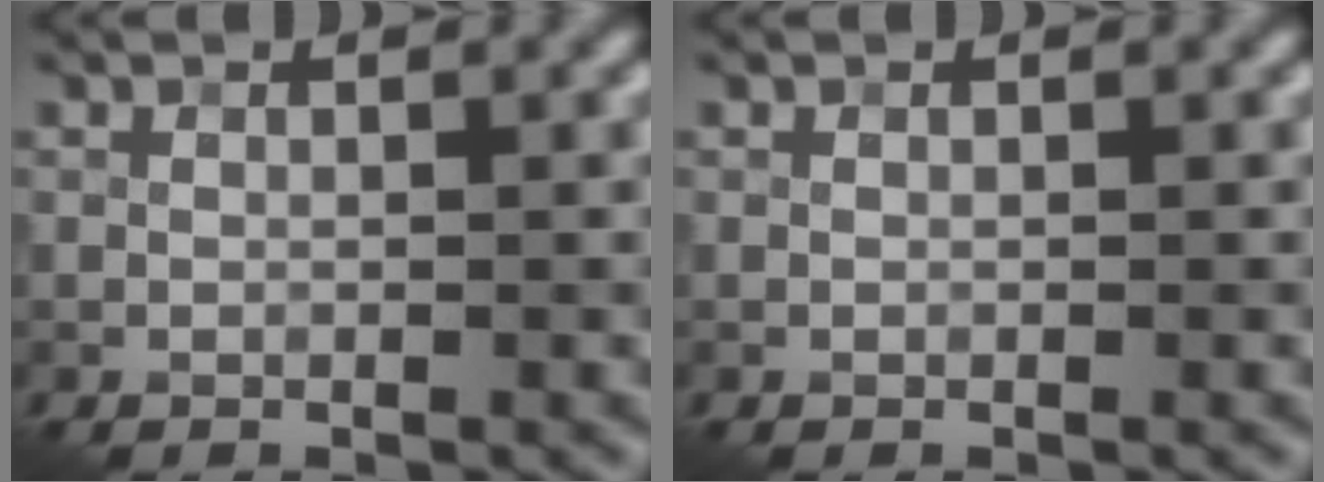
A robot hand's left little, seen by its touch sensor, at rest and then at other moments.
{"total": 0.0}